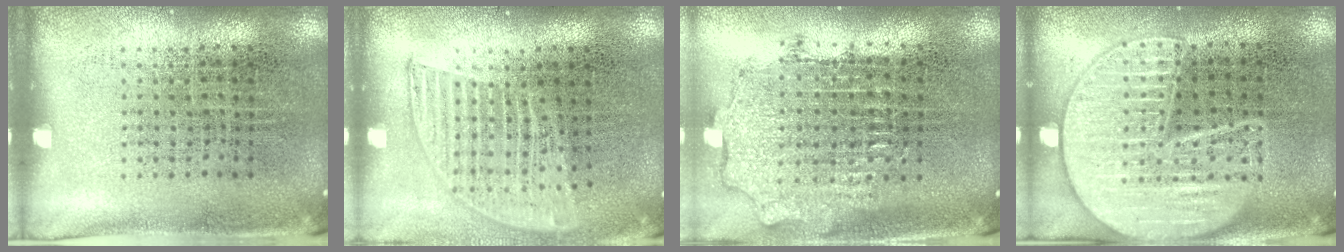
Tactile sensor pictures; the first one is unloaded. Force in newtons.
{"total": 1.3, "press": 1.1, "slide": 0.6}
{"total": 1.9, "press": 1.5, "slide": 1.2}
{"total": 3.4, "press": 3.4, "slide": 0.3}